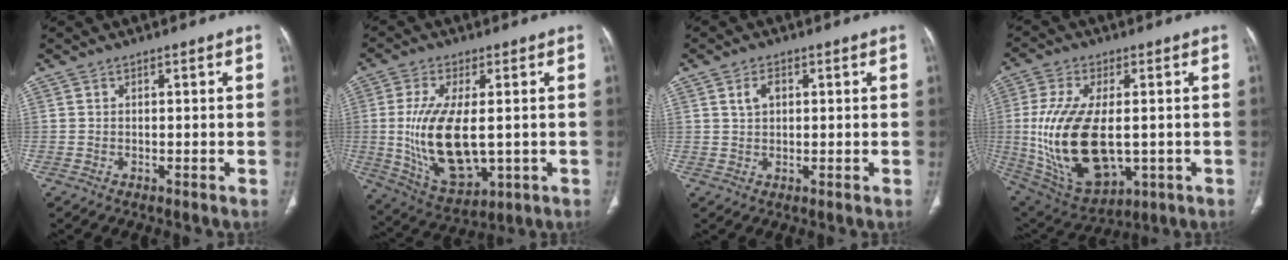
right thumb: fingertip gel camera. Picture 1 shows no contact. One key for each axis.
{"total": 16.0, "fx": -0.4, "fy": 7.5, "fz": 14.2, "tx": -0.273, "ty": -0.020, "tz": 0.013}
{"total": 2.9, "fx": 1.0, "fy": 1.9, "fz": 2.0, "tx": -0.034, "ty": 0.005, "tz": 0.021}
{"total": 20.2, "fx": -1.3, "fy": 10.8, "fz": 17.1, "tx": -0.344, "ty": -0.015, "tz": 0.002}